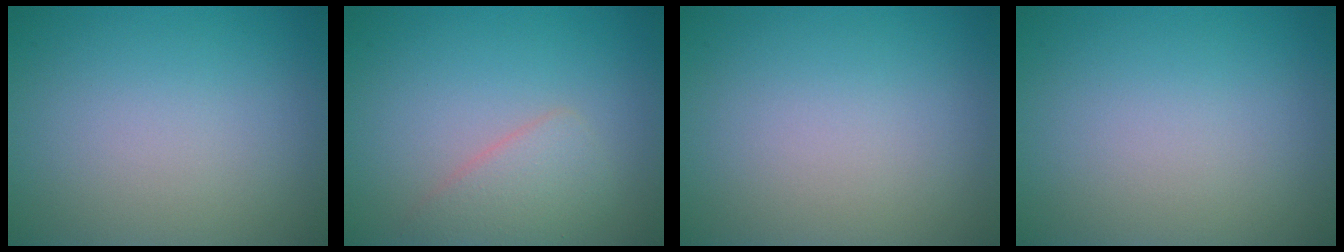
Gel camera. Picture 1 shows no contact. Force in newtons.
{"total": 2.5, "press": 2.5, "slide": 0.1}
{"total": 0.0}
{"total": 0.0}